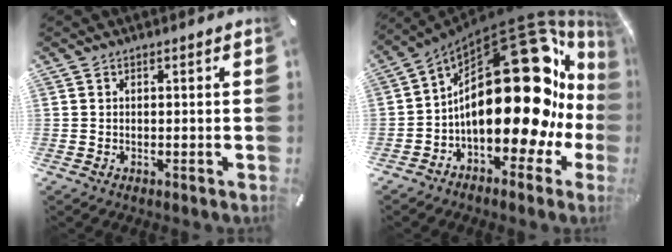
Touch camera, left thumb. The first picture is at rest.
{"total": 34.4, "force": [4.5, 16.5, 29.9], "torque": [-0.476, -0.065, 0.089]}